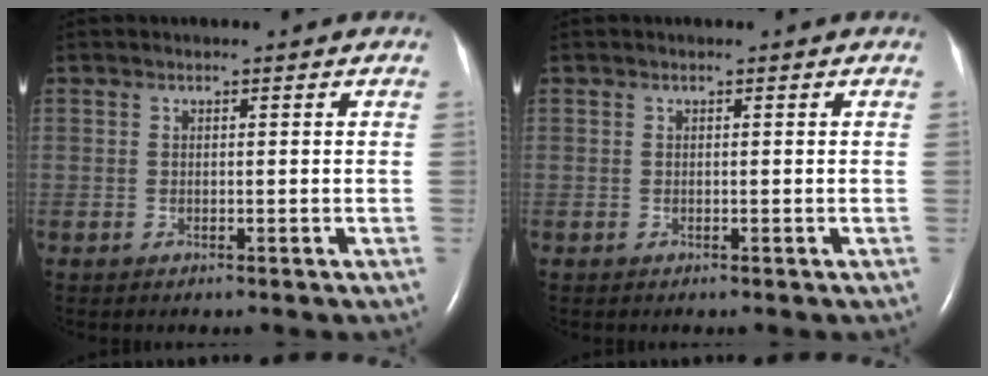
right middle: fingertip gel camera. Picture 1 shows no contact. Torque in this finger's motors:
{"motor_torque": [-0.06, 0.07, 0.00, 0.00]}